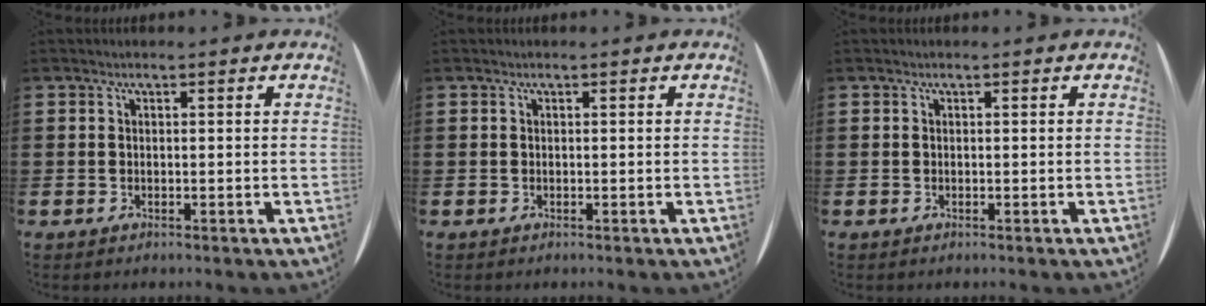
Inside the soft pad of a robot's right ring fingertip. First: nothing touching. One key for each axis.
{"total": 0.0}
{"total": 0.0}